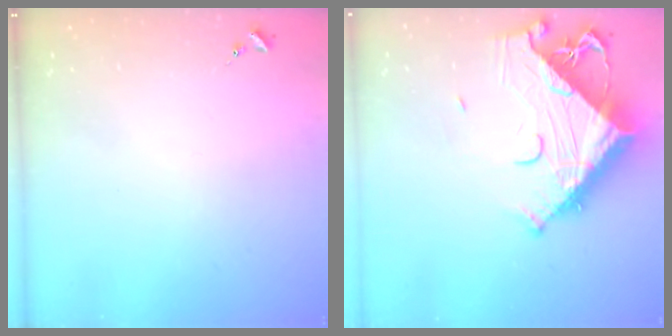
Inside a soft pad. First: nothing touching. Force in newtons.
{"total": 20.0, "press": 19.9, "slide": 2.3}